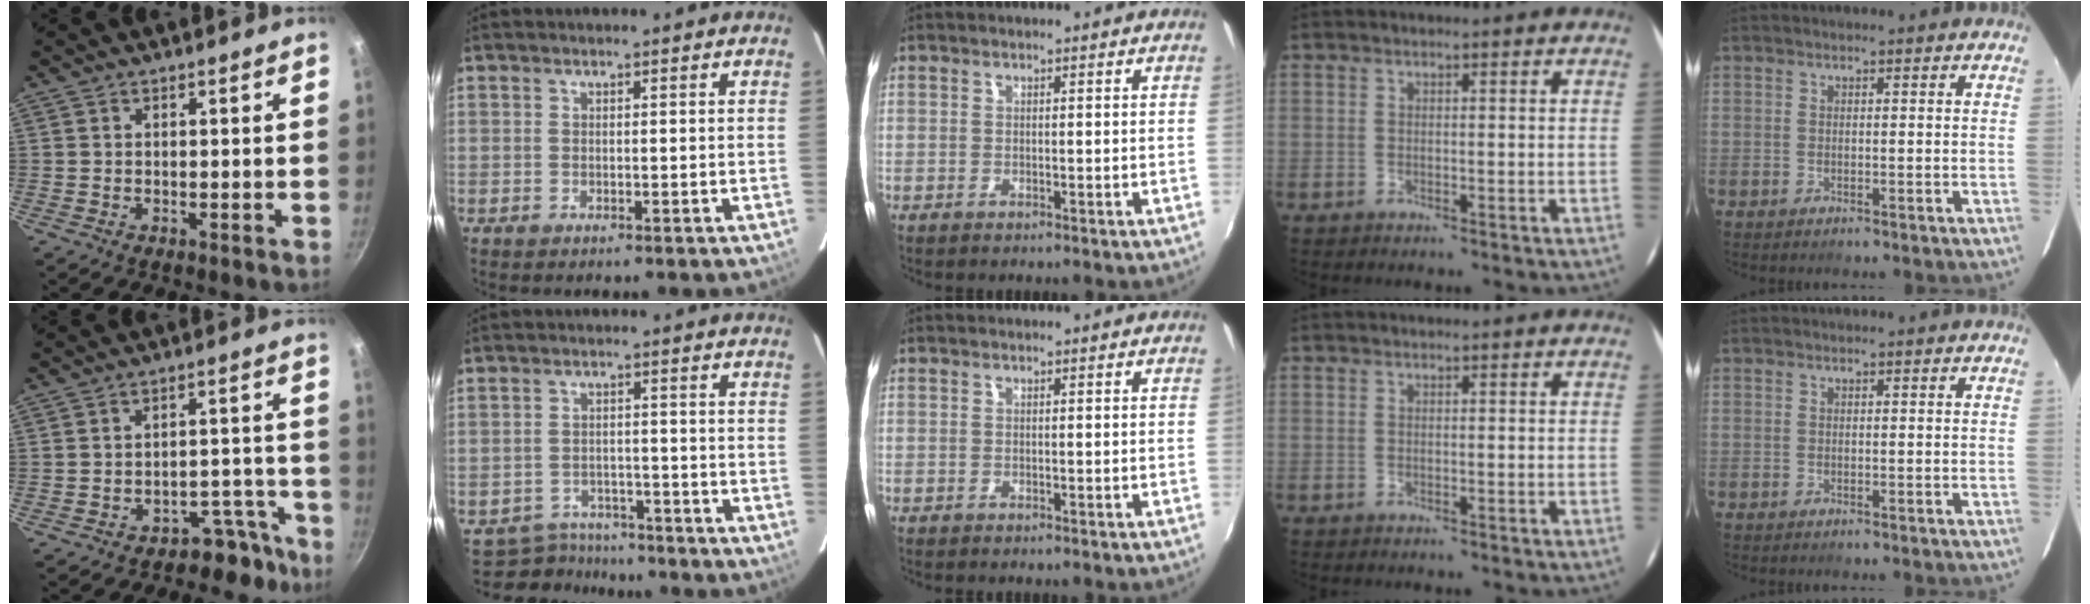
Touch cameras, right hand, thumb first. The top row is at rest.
{"thumb": {"total": 6.9, "force": [-5.4, 4.0, 1.5], "torque": [0.052, 0.075, -0.067]}, "index": {"total": 6.9, "force": [-6.2, 3.1, -0.1], "torque": [-0.013, 0.014, -0.090]}}